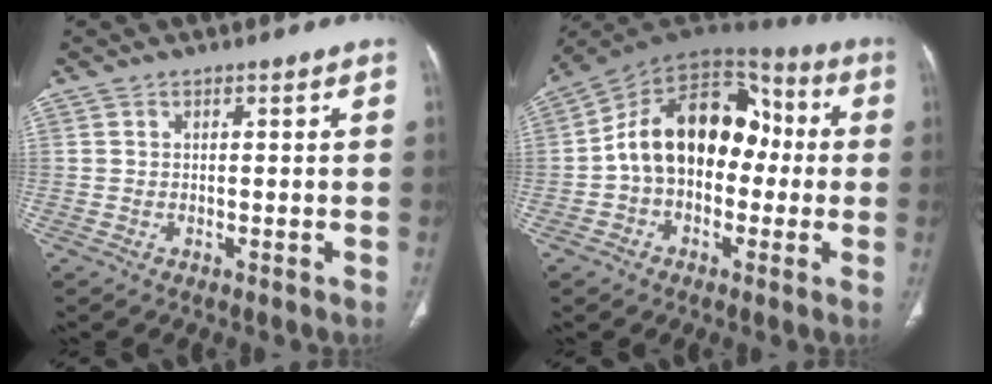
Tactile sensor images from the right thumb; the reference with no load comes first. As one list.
[{"total": 18.2, "force": [-0.5, 12.5, 13.2], "torque": [-0.176, 0.055, -0.020]}]